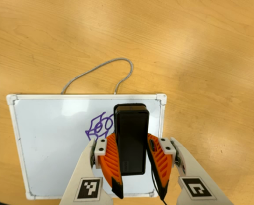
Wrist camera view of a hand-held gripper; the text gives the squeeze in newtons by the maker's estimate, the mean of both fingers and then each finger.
{"total": 5.8, "left": 5.3, "right": 6.4}